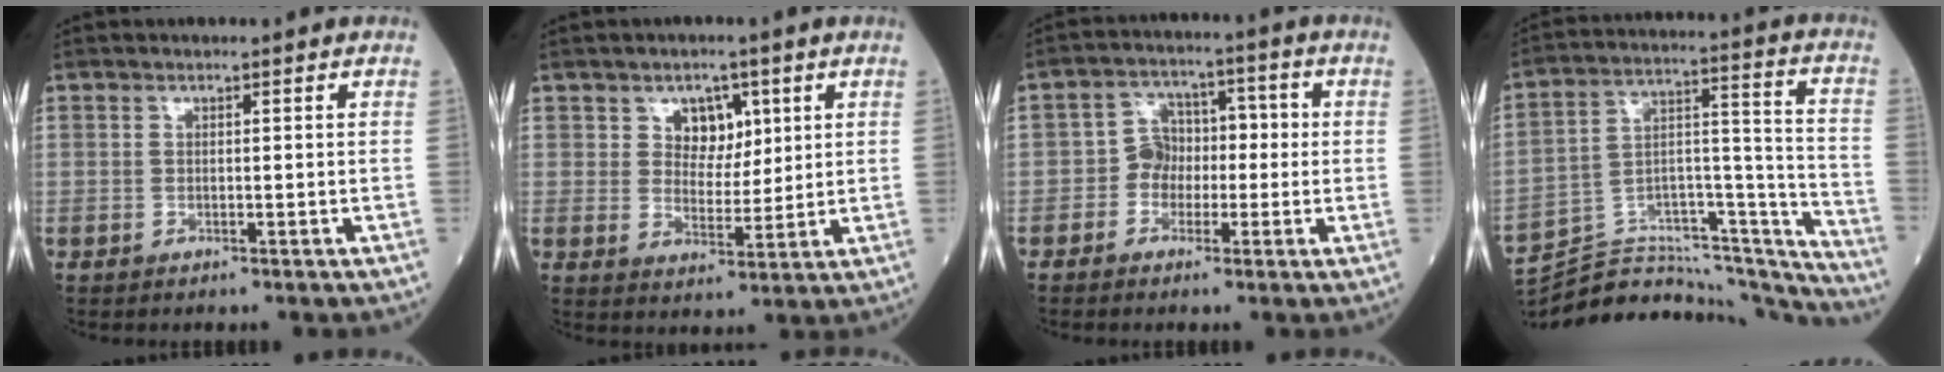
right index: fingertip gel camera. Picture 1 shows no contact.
{"total": 5.1, "force": [2.3, 3.6, 2.8], "torque": [-0.034, 0.005, 0.039]}
{"total": 5.6, "force": [-1.1, 4.8, 2.6], "torque": [-0.040, 0.028, -0.023]}
{"total": 28.4, "force": [-27.1, 4.7, 7.0], "torque": [-0.089, 0.039, -0.394]}